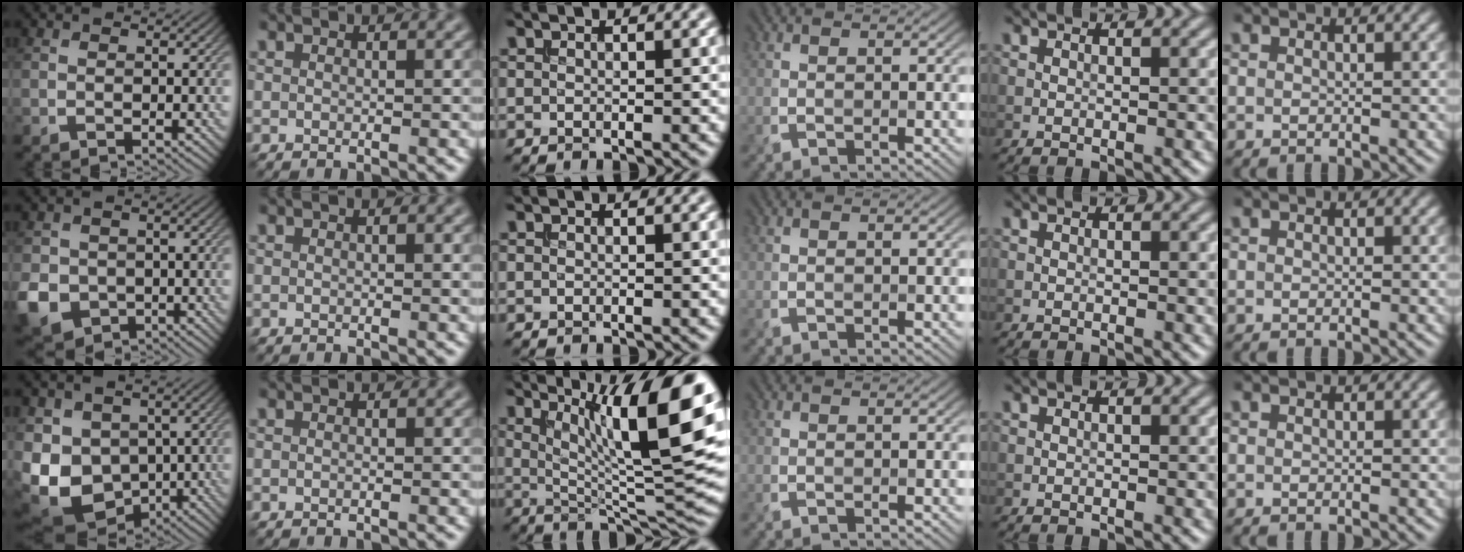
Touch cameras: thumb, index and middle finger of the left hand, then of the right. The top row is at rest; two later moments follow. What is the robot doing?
{"motion": "insert", "object": "file holder"}